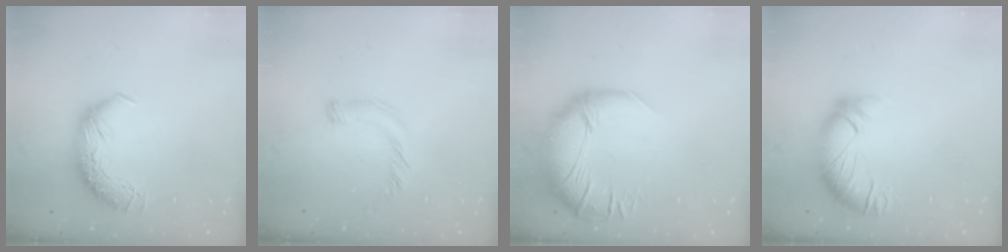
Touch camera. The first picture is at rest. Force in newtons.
{"total": 4.6, "press": 4.6, "slide": 0.5}
{"total": 3.9, "press": 2.0, "slide": 3.3}
{"total": 2.3, "press": 1.8, "slide": 1.4}